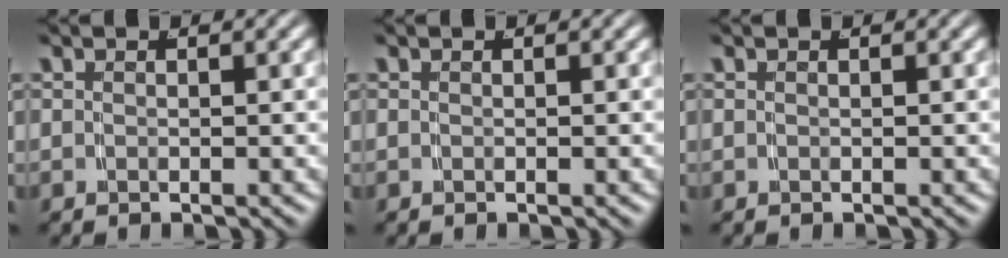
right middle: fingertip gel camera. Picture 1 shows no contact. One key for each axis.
{"total": 0.0}
{"total": 0.0}